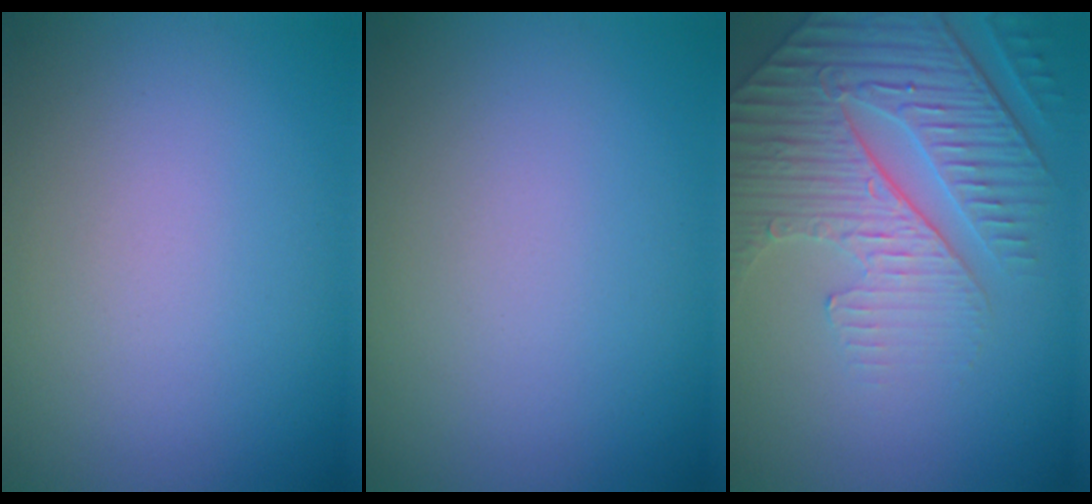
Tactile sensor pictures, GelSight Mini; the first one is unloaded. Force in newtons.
{"total": 0.0}
{"total": 5.7, "press": 5.1, "slide": 2.6}